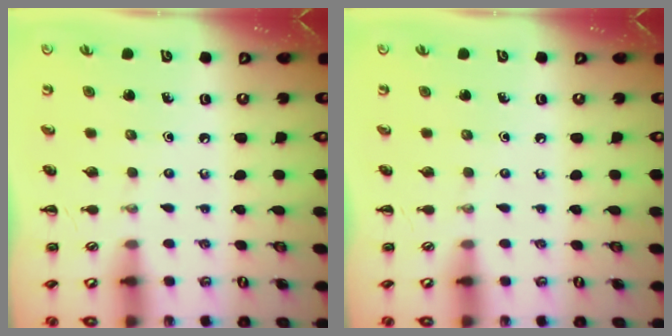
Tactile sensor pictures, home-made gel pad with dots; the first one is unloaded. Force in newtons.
{"total": 0.0}